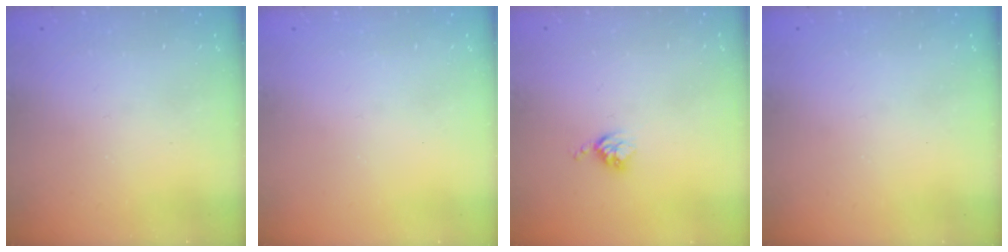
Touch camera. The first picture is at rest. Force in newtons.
{"total": 0.0}
{"total": 3.6, "press": 3.6, "slide": 0.6}
{"total": 0.0}